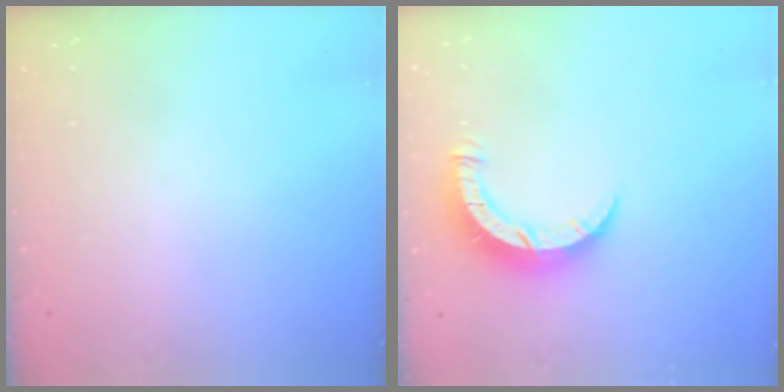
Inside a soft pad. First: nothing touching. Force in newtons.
{"total": 8.2, "press": 8.2, "slide": 1.0}